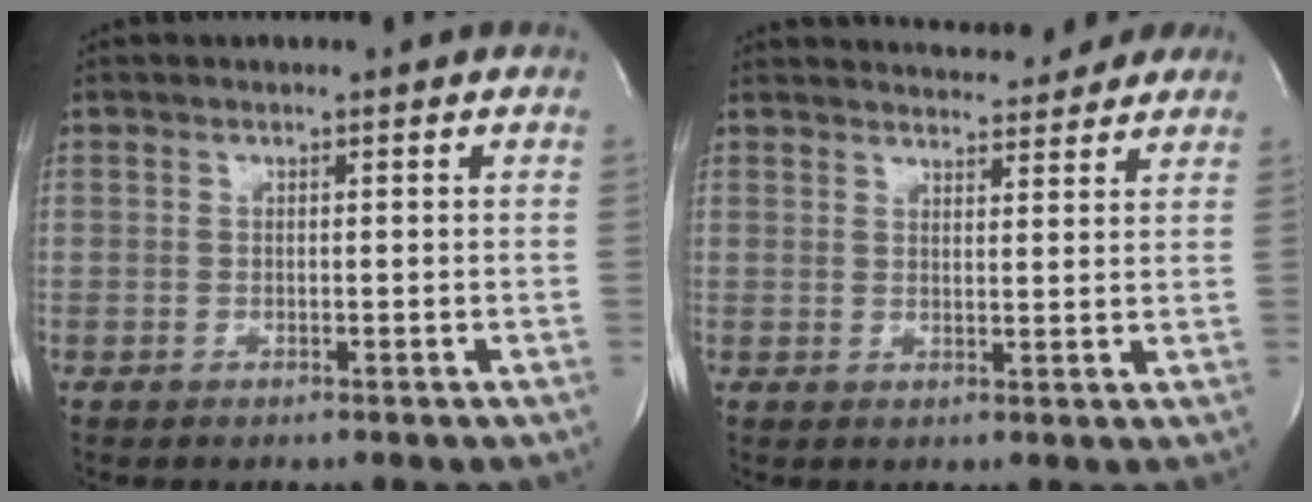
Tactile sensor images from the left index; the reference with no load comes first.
{"total": 10.2, "force": [9.7, 1.8, 2.5], "torque": [-0.031, 0.005, 0.115]}